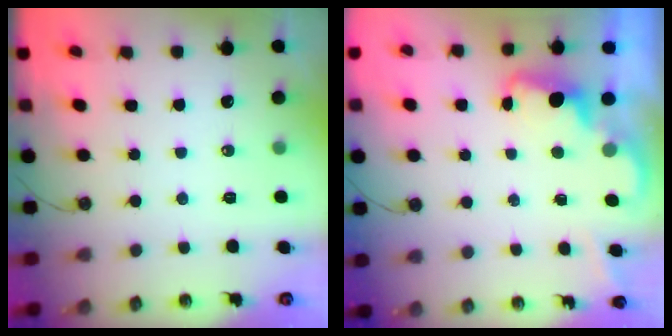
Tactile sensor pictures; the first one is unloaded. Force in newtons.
{"total": 1.9, "press": 1.9, "slide": 0.6}